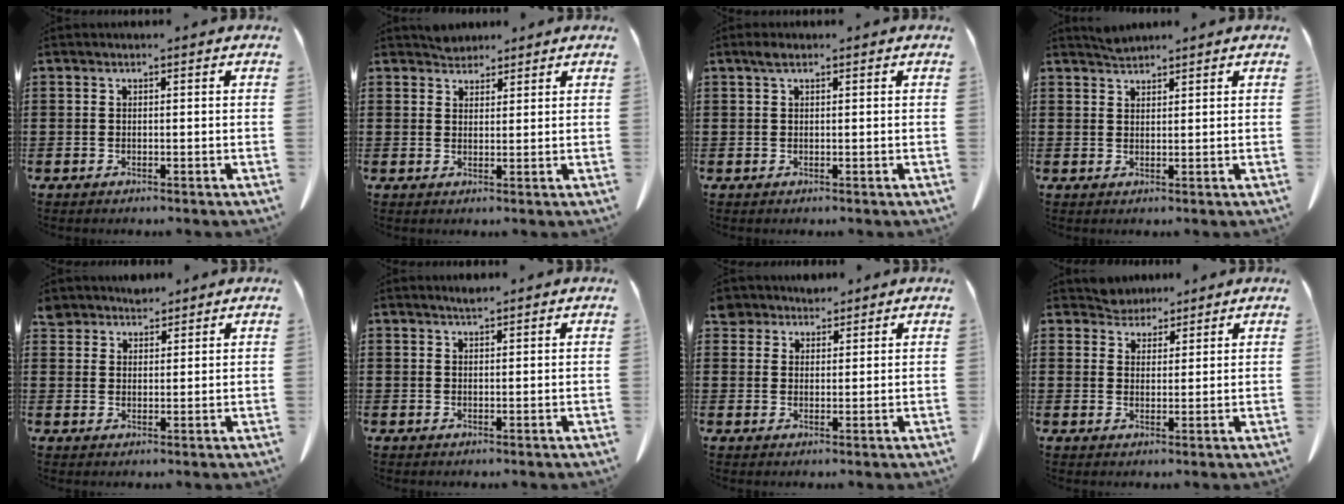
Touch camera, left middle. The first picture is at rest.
{"total": 2.5, "force": [2.3, 0.8, 0.1], "torque": [-0.008, 0.002, 0.046]}
{"total": 1.3, "force": [0.6, 0.5, 1.0], "torque": [-0.023, 0.002, 0.011]}
{"total": 1.6, "force": [1.6, 0.2, 0.3], "torque": [-0.010, -0.001, 0.031]}
{"total": 3.5, "force": [3.2, 1.2, 0.1], "torque": [-0.013, -0.003, 0.065]}
{"total": 1.4, "force": [1.3, 0.1, 0.6], "torque": [-0.013, -0.002, 0.026]}
{"total": 3.7, "force": [3.3, 1.6, 0.3], "torque": [-0.012, -0.003, 0.064]}
{"total": 3.6, "force": [3.4, 1.3, -0.2], "torque": [-0.011, -0.008, 0.065]}